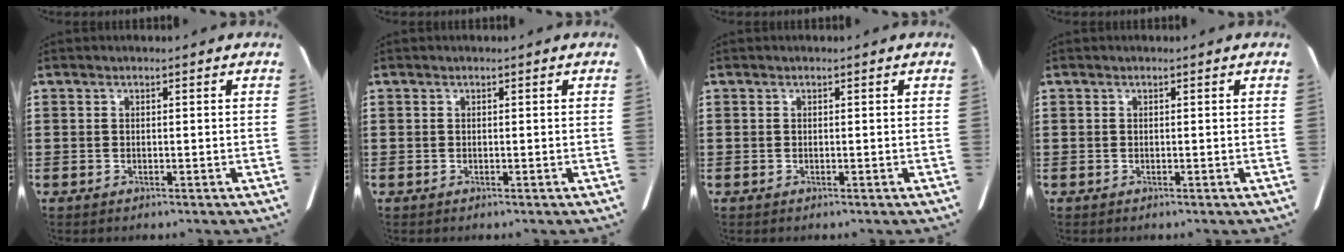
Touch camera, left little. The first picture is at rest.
{"total": 0.0}
{"total": 0.0}
{"total": 0.0}